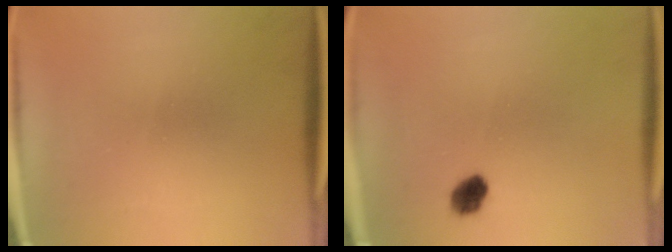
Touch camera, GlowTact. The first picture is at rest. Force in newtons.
{"total": 3.9}